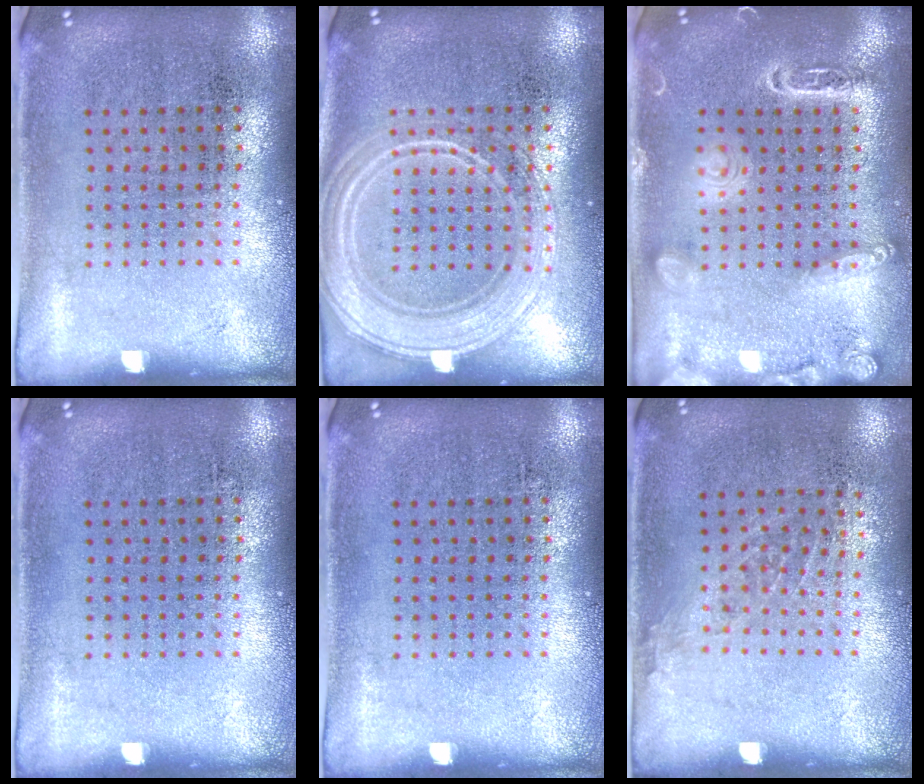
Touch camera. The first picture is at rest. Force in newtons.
{"total": 3.7, "press": 3.7, "slide": 0.6}
{"total": 1.8, "press": 1.8, "slide": 0.2}
{"total": 0.0}
{"total": 0.0}
{"total": 0.9, "press": 0.7, "slide": 0.6}